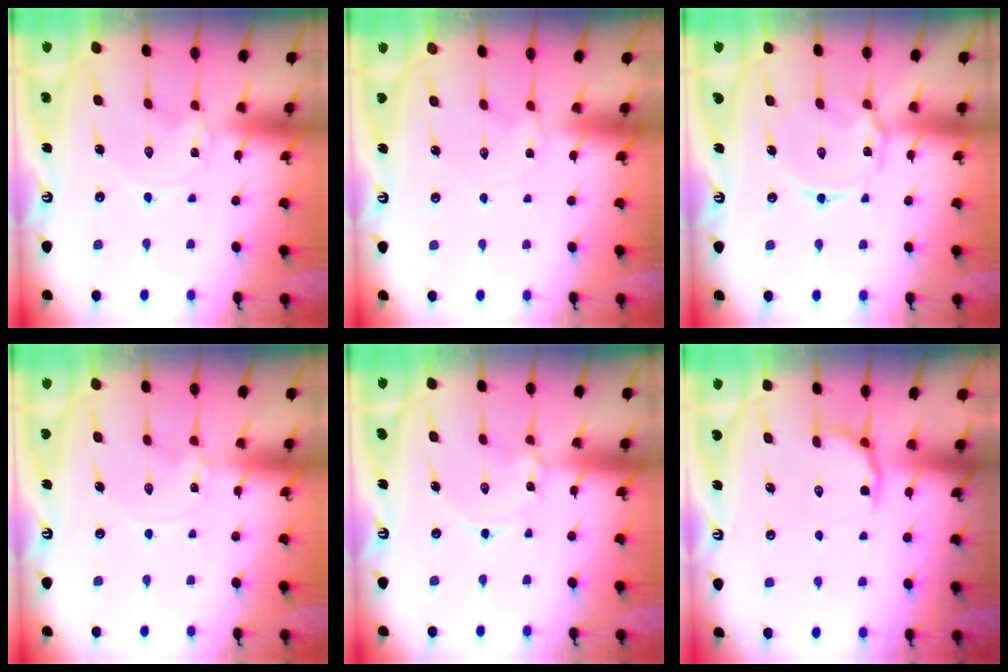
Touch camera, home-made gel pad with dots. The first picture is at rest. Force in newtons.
{"total": 2.7, "press": 2.7, "slide": 0.4}
{"total": 7.5, "press": 7.4, "slide": 0.5}
{"total": 0.8, "press": 0.8, "slide": 0.2}
{"total": 1.6, "press": 1.5, "slide": 0.1}
{"total": 5.4, "press": 5.1, "slide": 1.7}